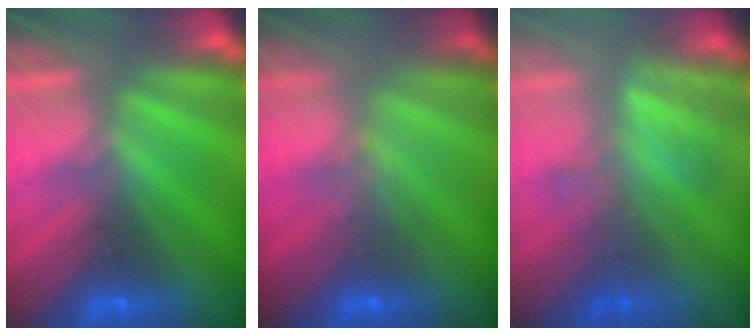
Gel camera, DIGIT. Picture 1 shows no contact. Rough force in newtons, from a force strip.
{"total": 2.9}
{"total": 2.8}